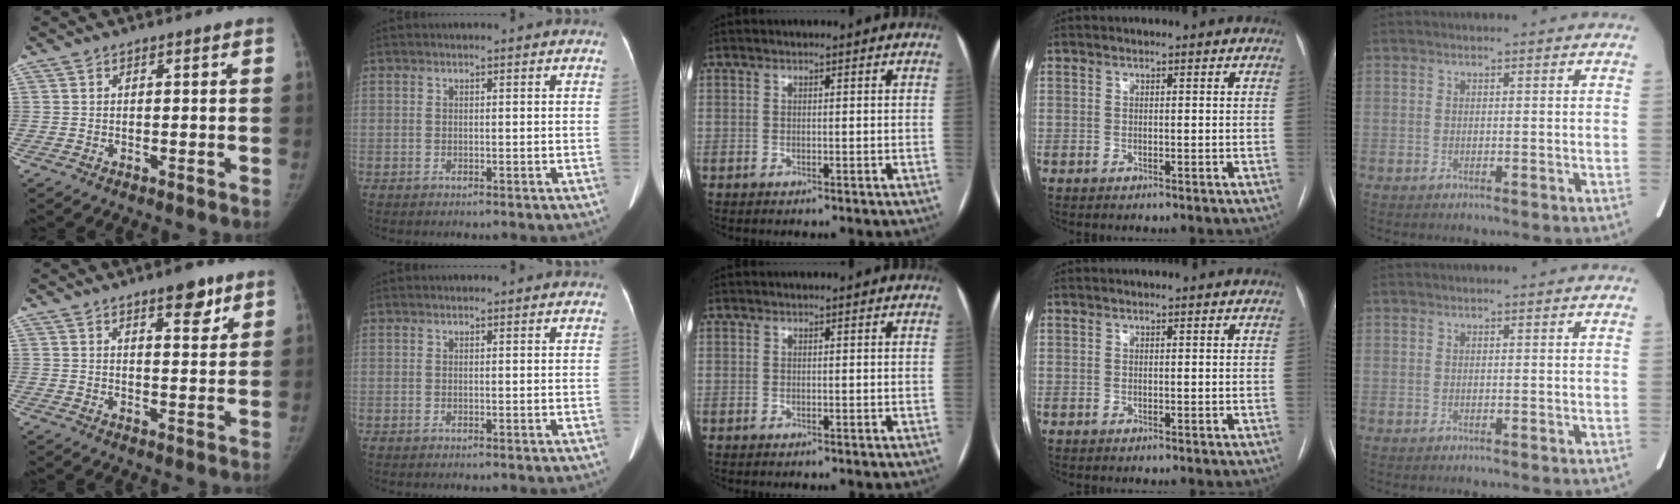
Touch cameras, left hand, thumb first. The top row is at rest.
{"thumb": {"total": 6.3, "force": [4.0, 2.2, 4.3], "torque": [-0.042, -0.023, 0.054]}}